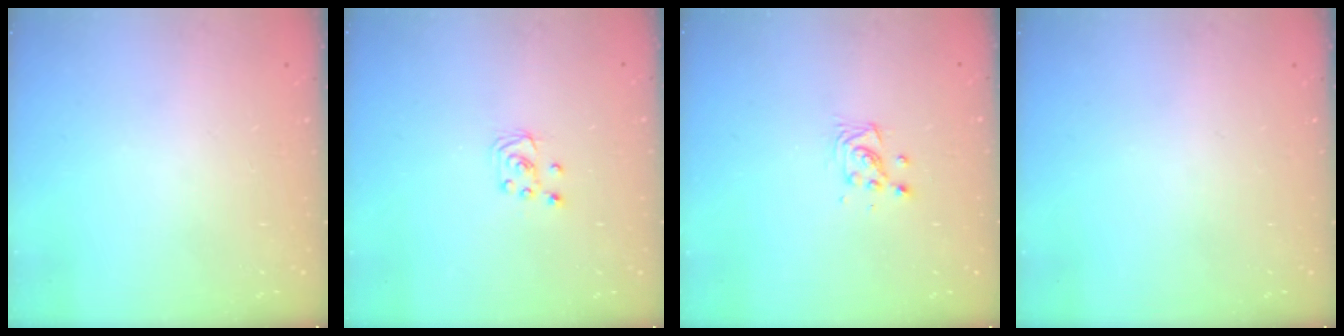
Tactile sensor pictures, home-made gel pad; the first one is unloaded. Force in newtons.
{"total": 4.2, "press": 4.2, "slide": 0.3}
{"total": 4.3, "press": 4.3, "slide": 0.2}
{"total": 0.0}